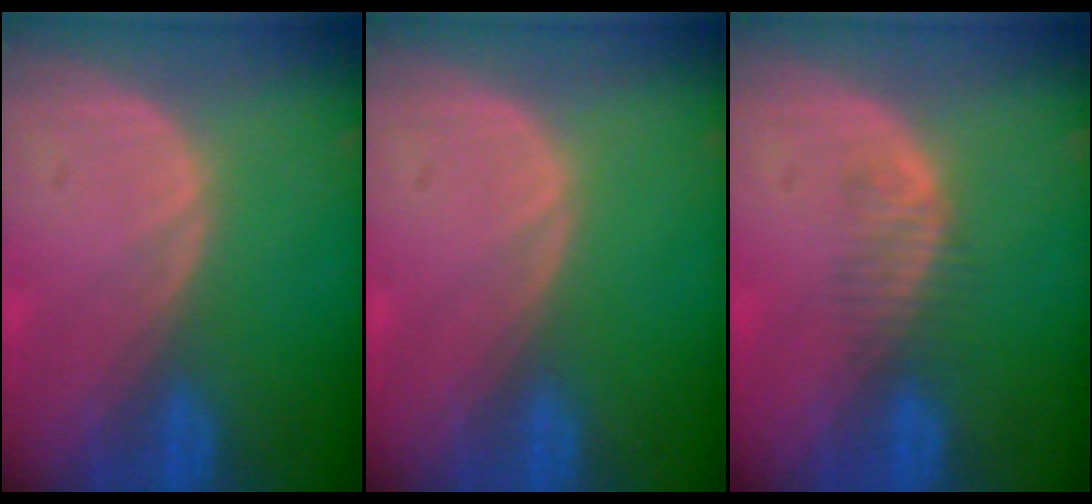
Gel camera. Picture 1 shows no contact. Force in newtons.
{"total": 0.0}
{"total": 2.2, "press": 2.0, "slide": 0.9}